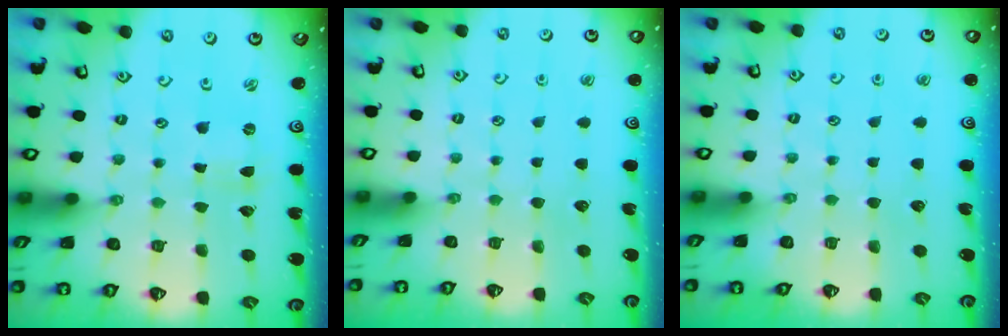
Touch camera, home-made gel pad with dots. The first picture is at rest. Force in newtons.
{"total": 0.0}
{"total": 0.0}